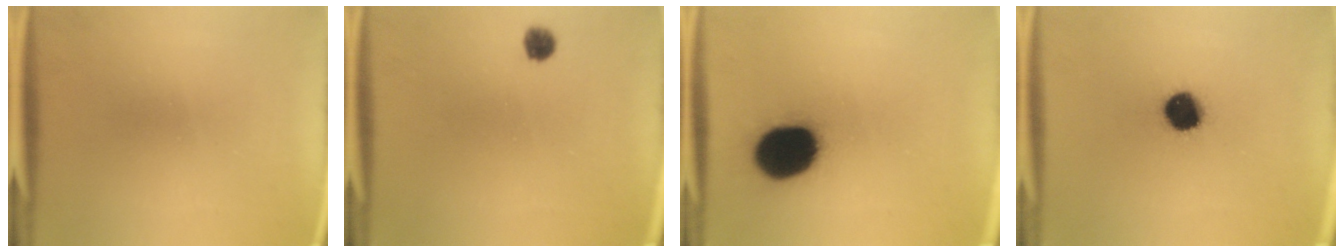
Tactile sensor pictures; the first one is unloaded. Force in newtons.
{"total": 2.3}
{"total": 18.9}
{"total": 9.5}